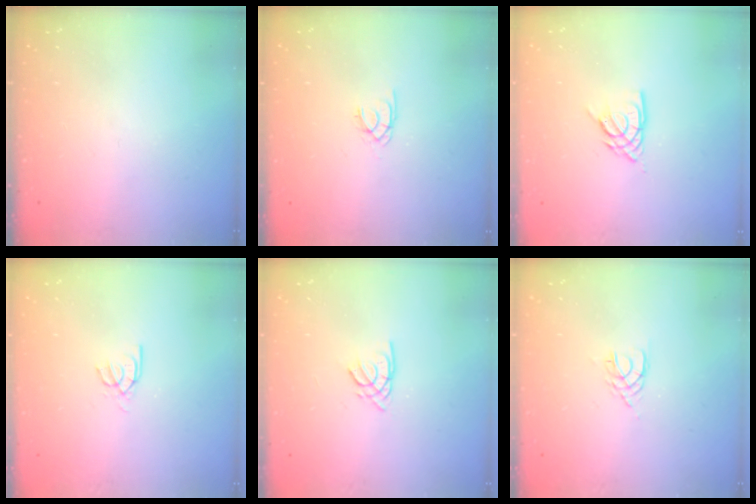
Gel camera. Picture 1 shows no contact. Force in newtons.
{"total": 1.5, "press": 1.4, "slide": 0.2}
{"total": 6.0, "press": 6.0, "slide": 0.6}
{"total": 2.9, "press": 2.9, "slide": 0.3}
{"total": 1.6, "press": 1.6, "slide": 0.2}
{"total": 2.0, "press": 1.9, "slide": 0.3}